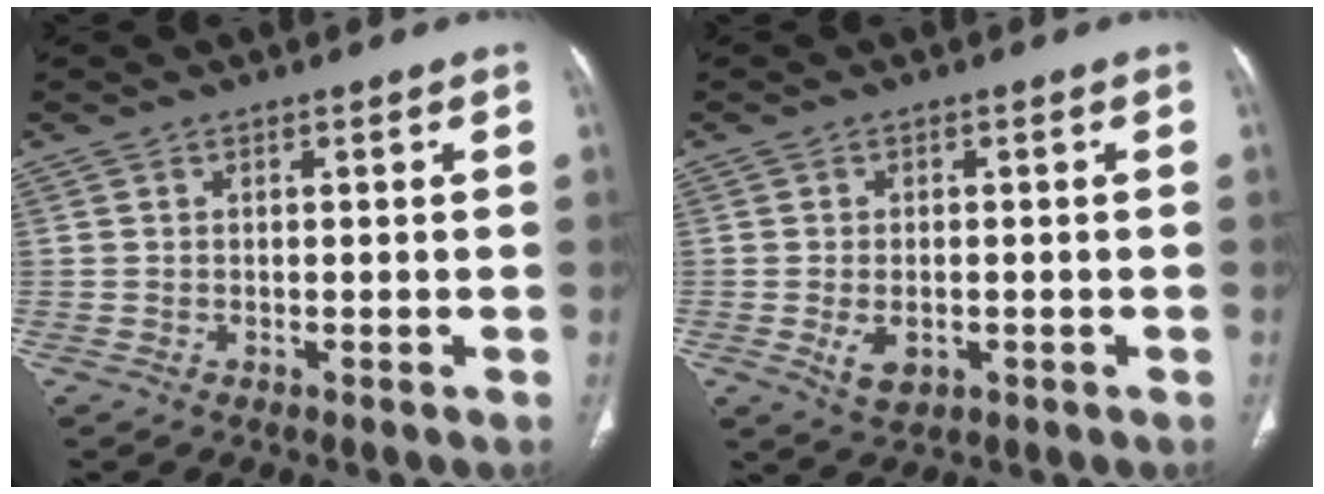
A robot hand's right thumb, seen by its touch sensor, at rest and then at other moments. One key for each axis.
{"total": 4.5, "fx": -1.1, "fy": 2.8, "fz": 3.3, "tx": -0.056, "ty": -0.001, "tz": -0.009}